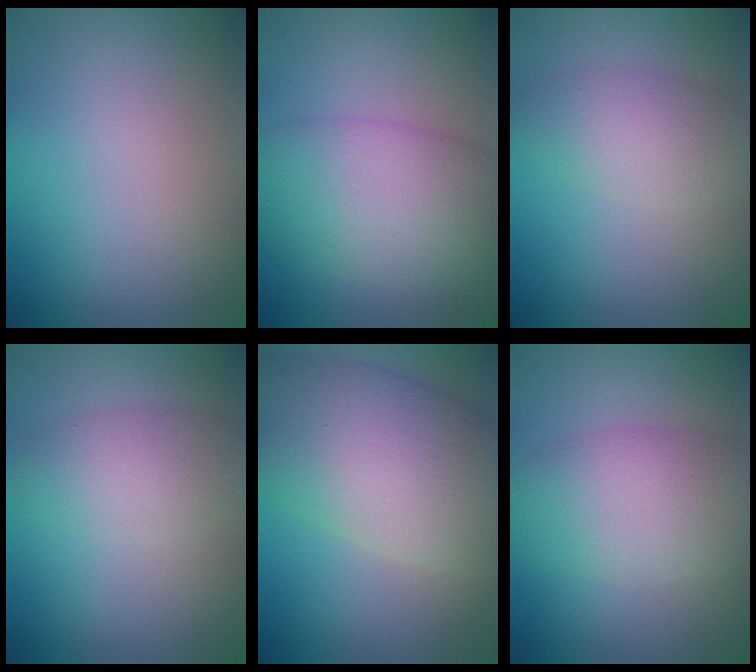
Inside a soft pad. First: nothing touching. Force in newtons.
{"total": 7.8, "press": 7.7, "slide": 0.4}
{"total": 3.2, "press": 3.2, "slide": 0.1}
{"total": 3.3, "press": 3.2, "slide": 0.1}
{"total": 11.0, "press": 10.9, "slide": 0.4}
{"total": 5.8, "press": 5.8, "slide": 0.1}